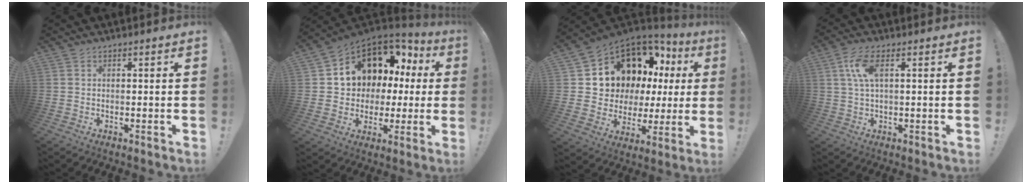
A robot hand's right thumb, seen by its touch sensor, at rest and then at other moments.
{"total": 11.5, "force": [5.1, 9.1, 4.9], "torque": [-0.078, -0.043, 0.109]}
{"total": 12.8, "force": [7.8, 8.0, 6.2], "torque": [-0.106, -0.069, 0.159]}
{"total": 6.7, "force": [1.9, 2.4, 6.0], "torque": [-0.114, -0.003, 0.033]}